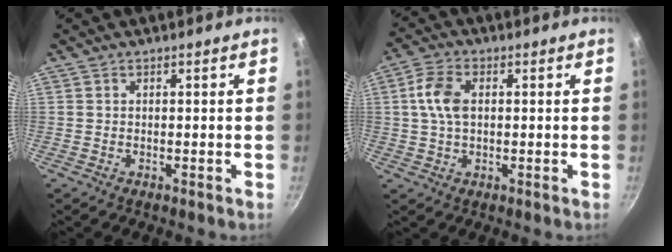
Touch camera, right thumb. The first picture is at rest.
{"total": 6.9, "force": [1.0, 4.3, 5.3], "torque": [-0.100, 0.012, 0.014]}